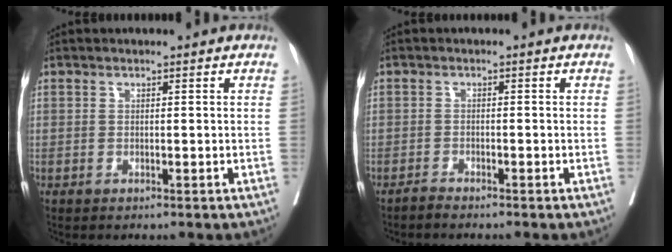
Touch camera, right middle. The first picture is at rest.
{"total": 1.7, "force": [-1.5, -0.3, 0.6], "torque": [-0.010, 0.000, -0.028]}